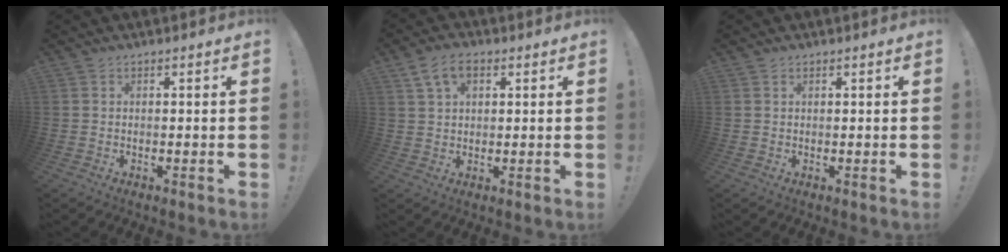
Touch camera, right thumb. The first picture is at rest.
{"total": 7.1, "force": [3.1, 4.1, 4.8], "torque": [-0.082, 0.003, 0.061]}
{"total": 0.6, "force": [0.5, 0.3, 0.2], "torque": [-0.003, -0.001, 0.009]}